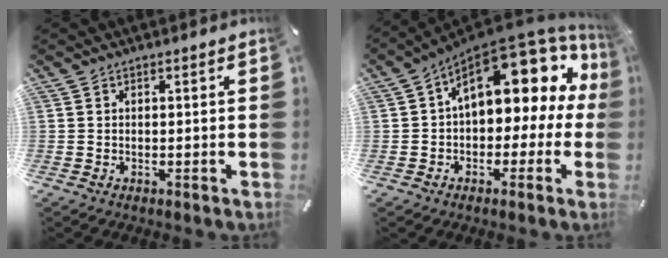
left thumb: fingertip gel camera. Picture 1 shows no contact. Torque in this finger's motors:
{"motor_torque": [1.97, 3.04, 1.63, -1.14, 0.25]}